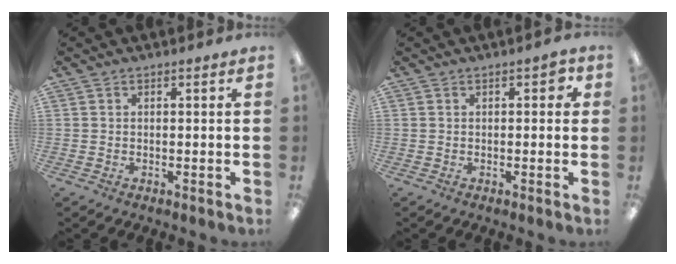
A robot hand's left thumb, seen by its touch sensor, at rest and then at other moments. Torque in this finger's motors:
{"motor_torque": [0.31, 0.18, -0.18, 0.06, 0.01]}